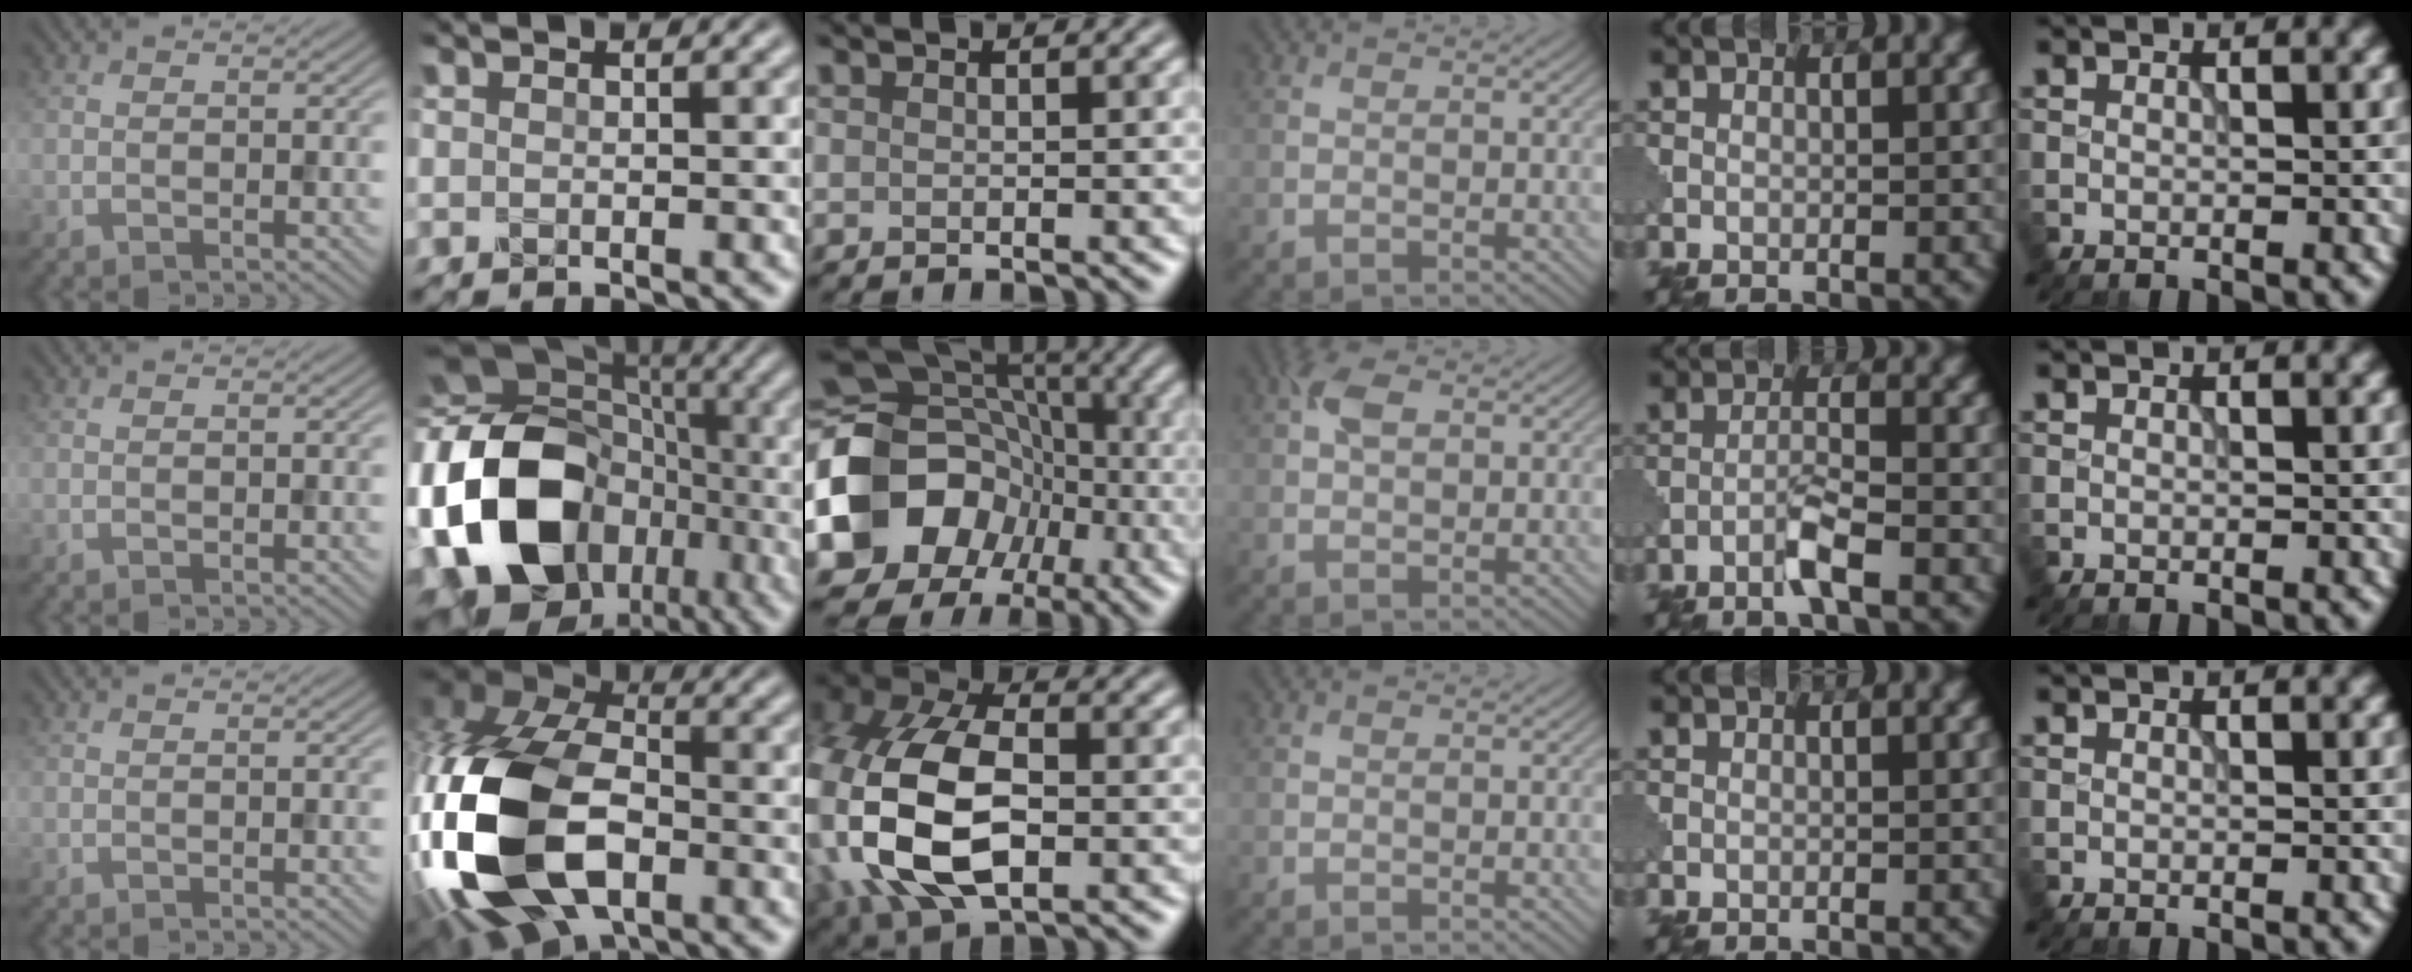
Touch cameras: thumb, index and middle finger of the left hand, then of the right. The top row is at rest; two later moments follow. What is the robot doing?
{"motion": "assemble", "object": "puzzle pieces"}